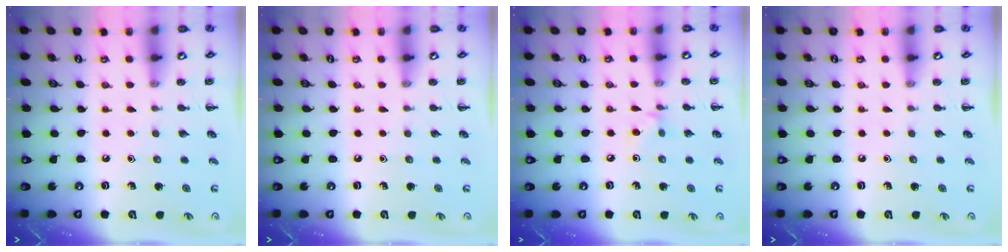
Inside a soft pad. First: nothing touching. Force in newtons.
{"total": 0.0}
{"total": 4.6, "press": 4.3, "slide": 1.5}
{"total": 0.0}